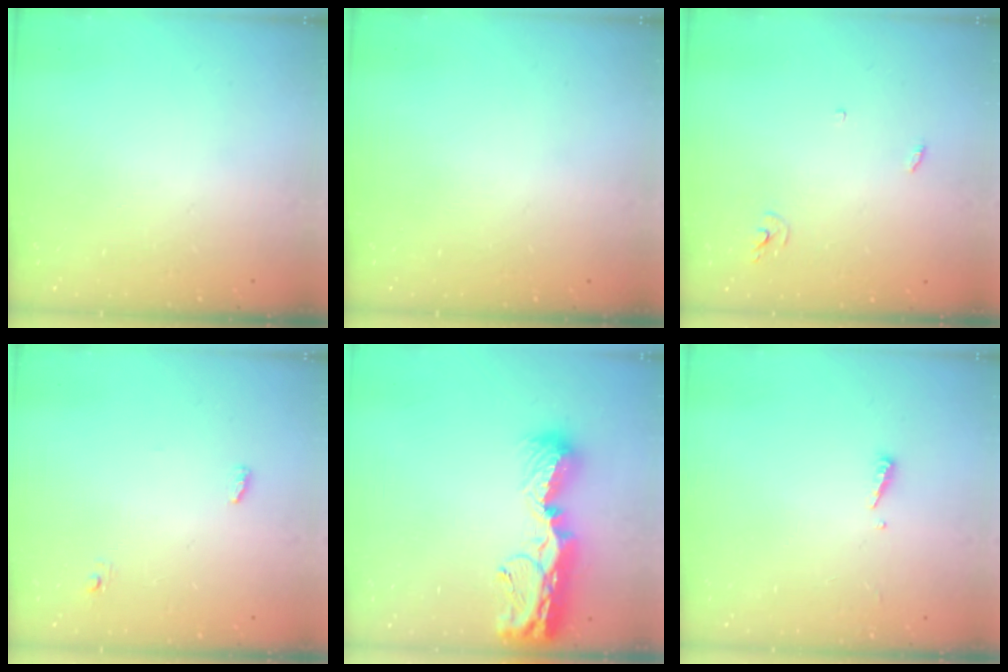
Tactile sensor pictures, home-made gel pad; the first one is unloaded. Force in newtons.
{"total": 0.0}
{"total": 2.9, "press": 2.9, "slide": 0.2}
{"total": 3.5, "press": 3.4, "slide": 0.9}
{"total": 15.0, "press": 15.0, "slide": 1.2}
{"total": 3.7, "press": 3.6, "slide": 0.5}